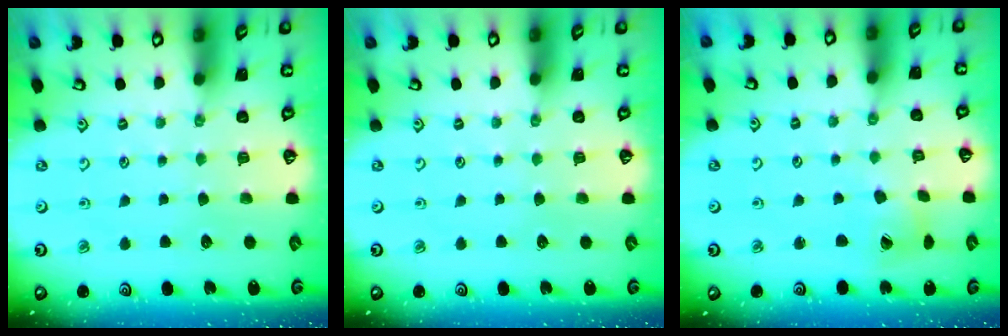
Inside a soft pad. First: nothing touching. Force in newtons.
{"total": 0.0}
{"total": 6.9, "press": 6.9, "slide": 0.5}